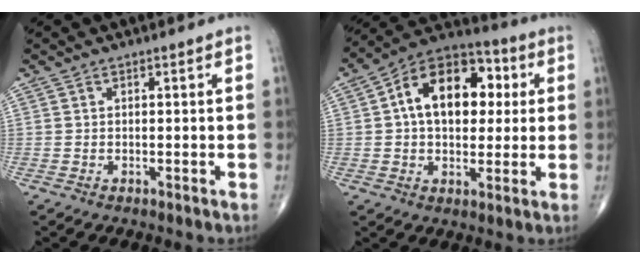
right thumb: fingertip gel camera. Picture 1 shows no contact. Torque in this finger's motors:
{"motor_torque": [-0.52, 0.72, 0.36, 0.03, 0.25]}